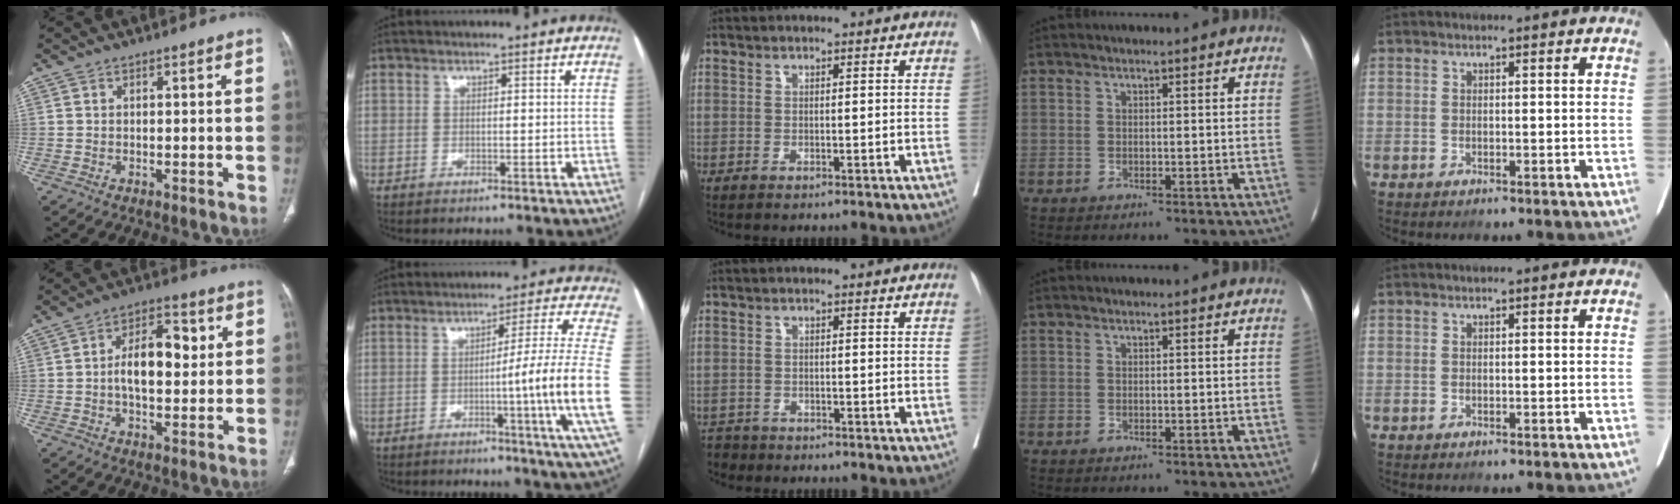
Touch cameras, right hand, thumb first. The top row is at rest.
{"thumb": {"total": 10.6, "force": [1.1, 6.0, 8.7], "torque": [-0.118, 0.012, 0.016]}, "index": {"total": 13.2, "force": [-2.4, -3.1, 12.6], "torque": [-0.171, -0.020, -0.038]}, "middle": {"total": 2.7, "force": [-2.4, 1.2, -0.6], "torque": [0.006, -0.001, -0.044]}}